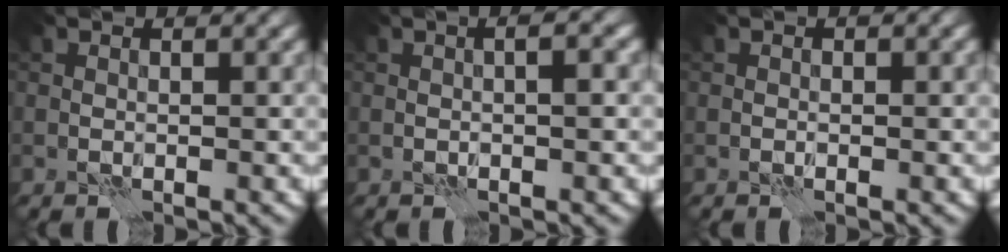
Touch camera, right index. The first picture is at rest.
{"total": 3.0, "force": [0.3, 1.0, 2.8], "torque": [-0.011, 0.013, -0.009]}
{"total": 0.7, "force": [-0.1, 0.4, 0.6], "torque": [-0.002, 0.000, -0.002]}